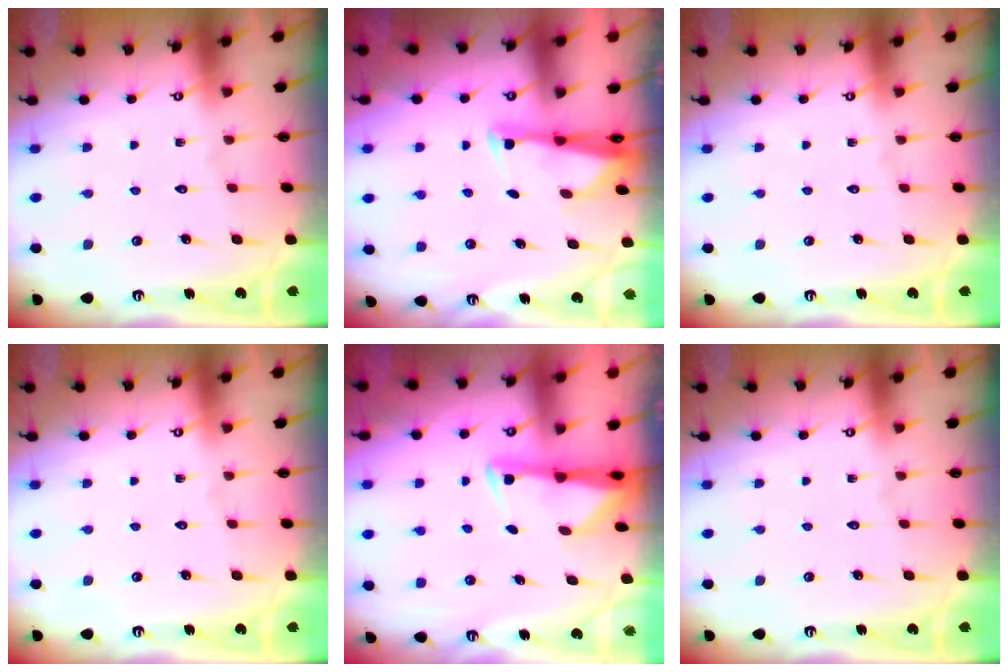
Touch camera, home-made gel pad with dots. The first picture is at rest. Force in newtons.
{"total": 2.7, "press": 2.6, "slide": 0.7}
{"total": 0.0}
{"total": 0.0}
{"total": 3.0, "press": 2.9, "slide": 0.5}
{"total": 0.0}